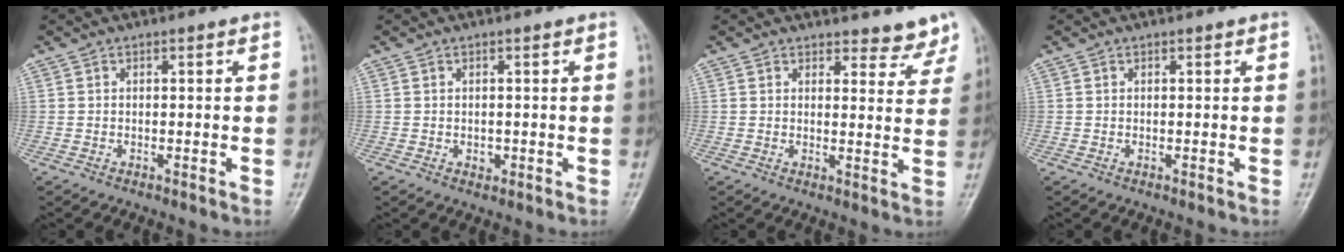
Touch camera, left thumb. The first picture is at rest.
{"total": 1.1, "force": [-0.1, 0.9, 0.6], "torque": [-0.007, 0.000, 0.002]}
{"total": 5.5, "force": [5.1, 2.1, 0.6], "torque": [0.024, -0.036, 0.045]}
{"total": 0.0}